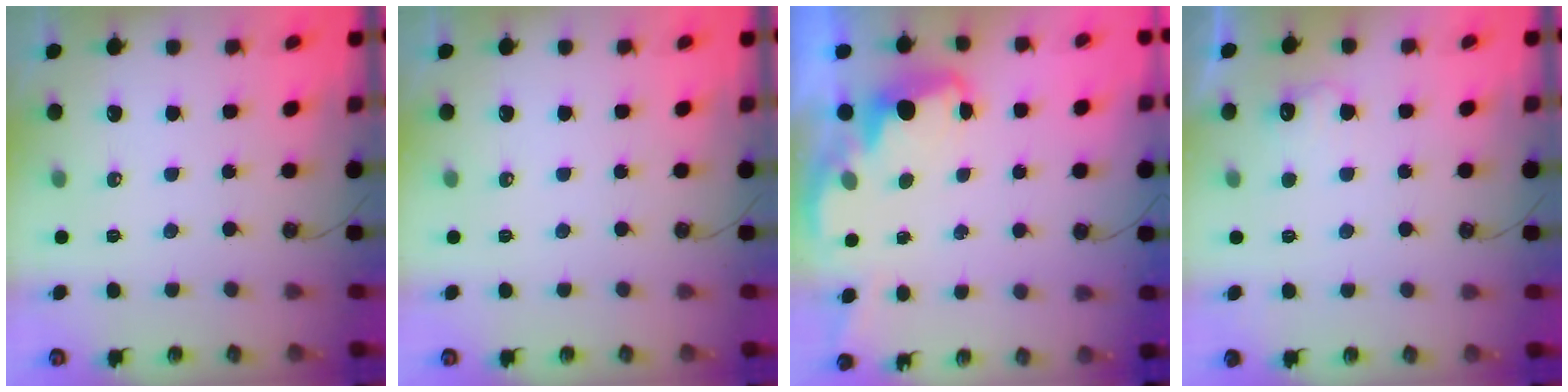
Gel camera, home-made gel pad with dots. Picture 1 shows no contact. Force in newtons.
{"total": 0.0}
{"total": 2.1, "press": 2.0, "slide": 0.6}
{"total": 6.9, "press": 6.8, "slide": 1.3}